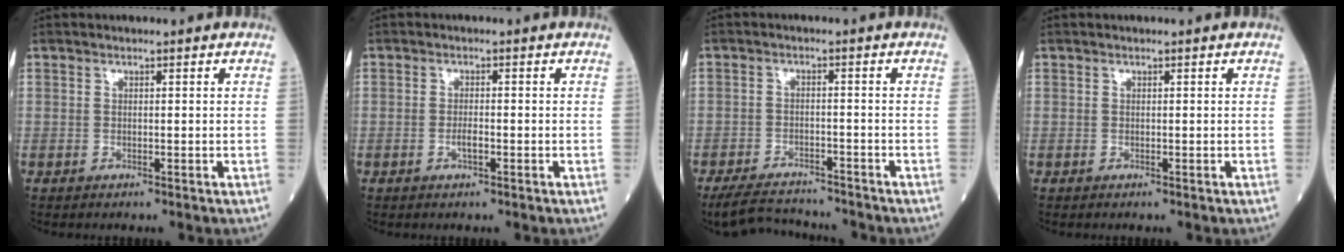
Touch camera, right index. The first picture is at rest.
{"total": 1.5, "force": [-0.5, 0.4, 1.3], "torque": [-0.023, 0.002, -0.007]}
{"total": 7.9, "force": [-7.4, 1.6, 1.9], "torque": [-0.035, -0.004, -0.121]}
{"total": 0.0}